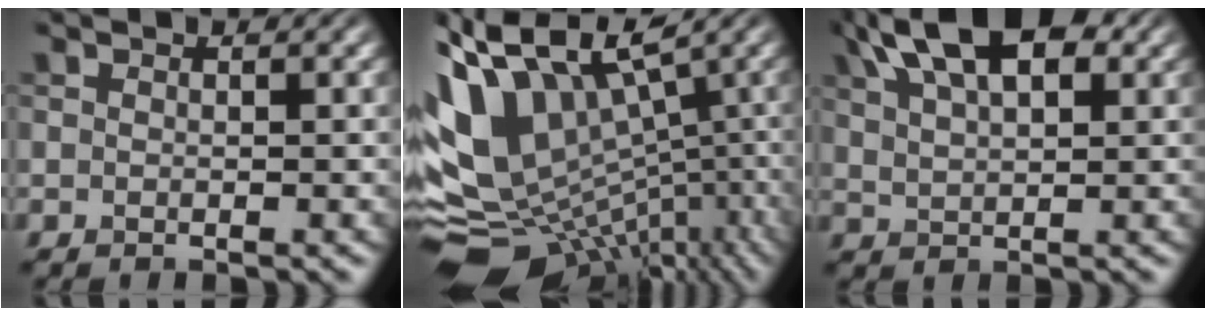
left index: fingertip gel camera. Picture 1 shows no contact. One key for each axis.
{"total": 14.3, "fx": -3.2, "fy": 8.6, "fz": 10.9, "tx": -0.218, "ty": 0.003, "tz": -0.027}
{"total": 9.8, "fx": 5.4, "fy": 4.5, "fz": 6.8, "tx": -0.117, "ty": 0.030, "tz": 0.079}